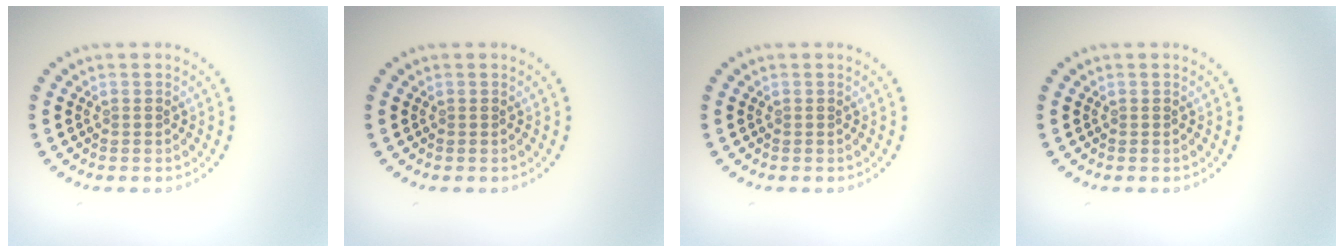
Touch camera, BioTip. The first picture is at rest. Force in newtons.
{"total": 0.0}
{"total": 0.0}
{"total": 0.0}